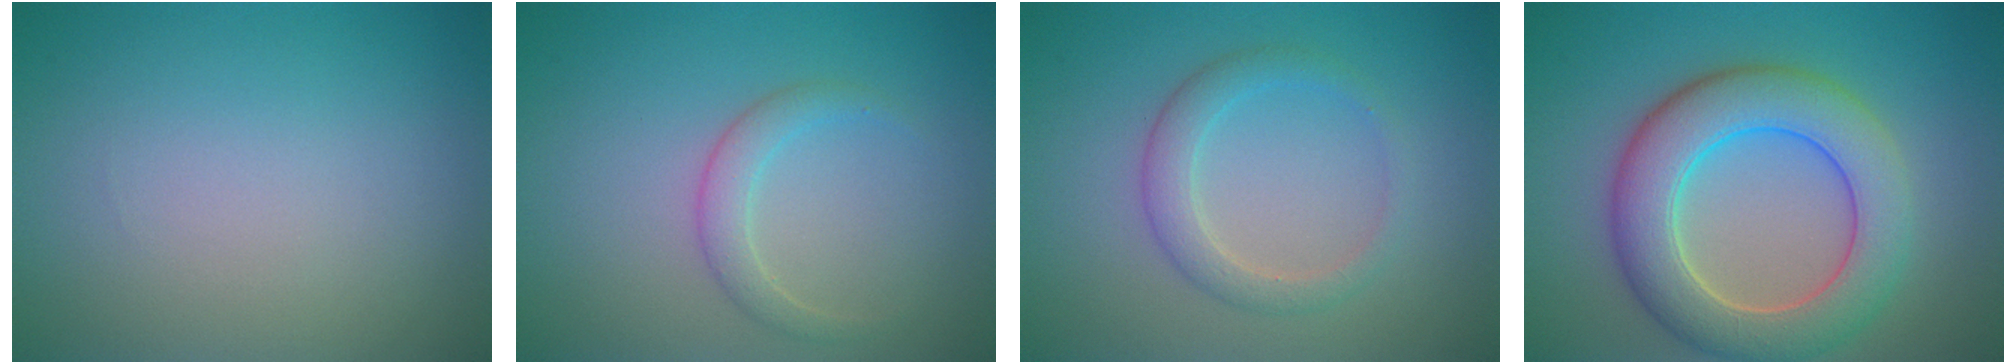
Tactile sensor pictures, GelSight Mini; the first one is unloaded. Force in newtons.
{"total": 1.8, "press": 1.8, "slide": 0.2}
{"total": 2.6, "press": 2.6, "slide": 0.2}
{"total": 7.8, "press": 7.8, "slide": 0.2}